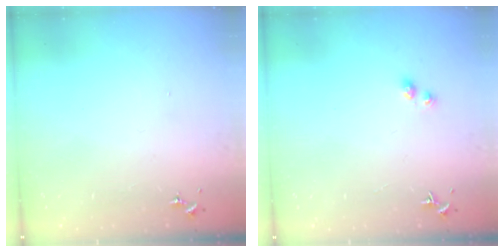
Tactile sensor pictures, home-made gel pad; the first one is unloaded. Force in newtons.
{"total": 2.7, "press": 2.7, "slide": 0.3}